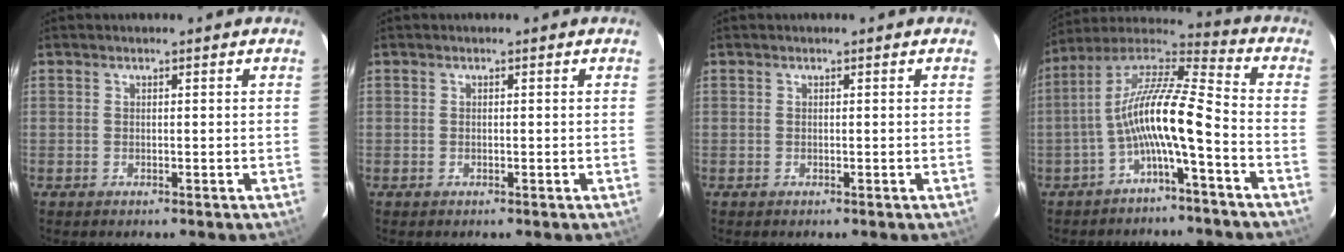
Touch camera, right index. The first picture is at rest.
{"total": 0.0}
{"total": 0.0}
{"total": 12.8, "force": [-4.1, 1.5, 12.0], "torque": [-0.237, 0.016, -0.082]}